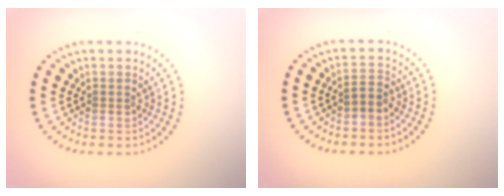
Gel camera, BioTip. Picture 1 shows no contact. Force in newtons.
{"total": 1.4, "press": 1.2, "slide": 0.8}